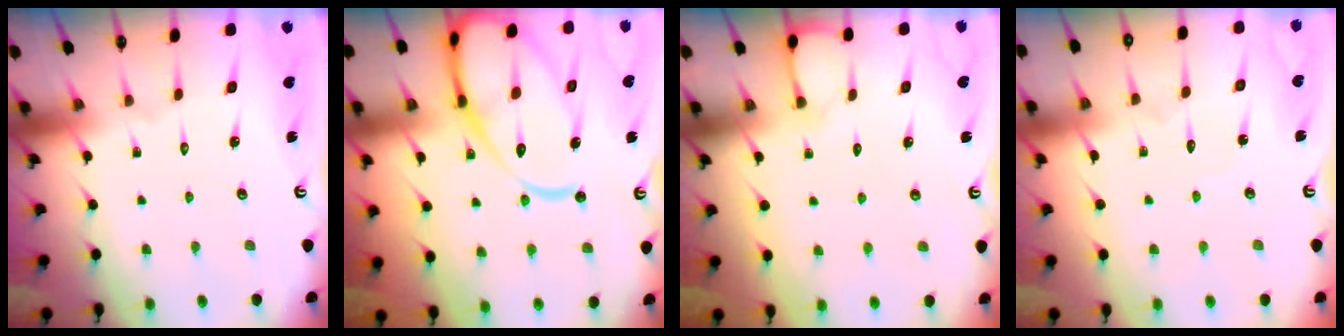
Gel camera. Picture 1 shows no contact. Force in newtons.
{"total": 19.6, "press": 19.5, "slide": 1.9}
{"total": 2.9, "press": 2.9, "slide": 0.3}
{"total": 4.1, "press": 4.0, "slide": 0.4}